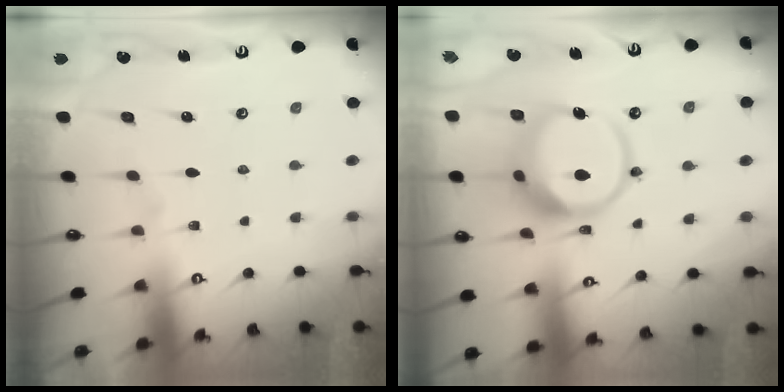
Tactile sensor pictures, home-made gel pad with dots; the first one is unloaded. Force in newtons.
{"total": 14.0, "press": 13.9, "slide": 1.6}